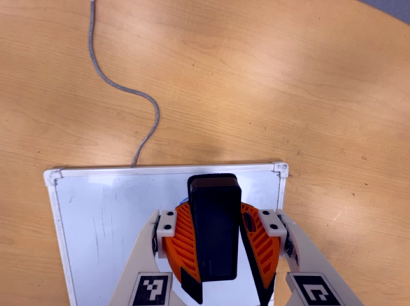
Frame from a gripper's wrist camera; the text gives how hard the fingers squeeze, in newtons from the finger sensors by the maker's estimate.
{"total": 9.3, "left": 9.2, "right": 9.4}